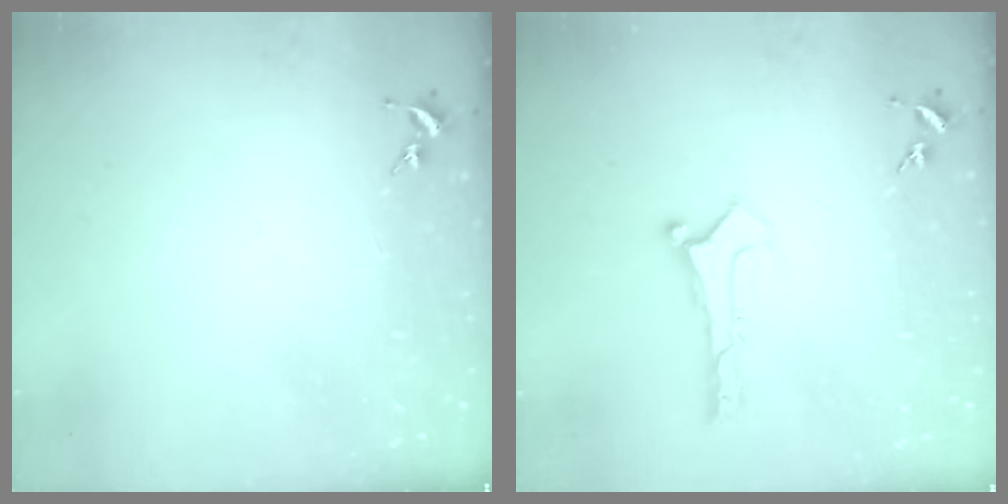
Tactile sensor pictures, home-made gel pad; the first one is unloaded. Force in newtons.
{"total": 0.0}